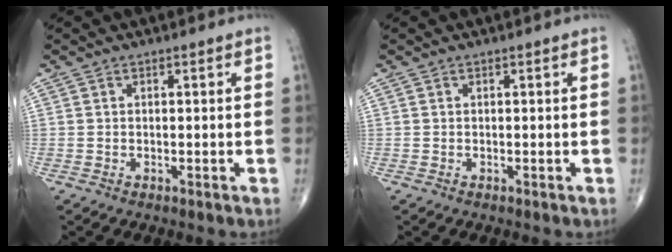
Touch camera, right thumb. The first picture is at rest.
{"total": 0.0}